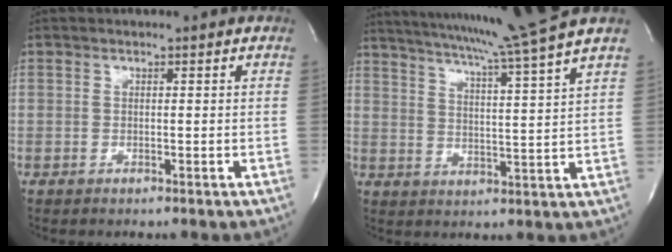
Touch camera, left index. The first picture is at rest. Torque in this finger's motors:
{"motor_torque": [0.12, -0.23, 0.25, 0.15]}